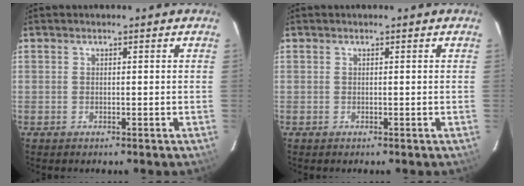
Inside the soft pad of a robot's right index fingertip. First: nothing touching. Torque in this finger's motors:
{"motor_torque": [2.14, 0.00, -0.03, -0.01]}